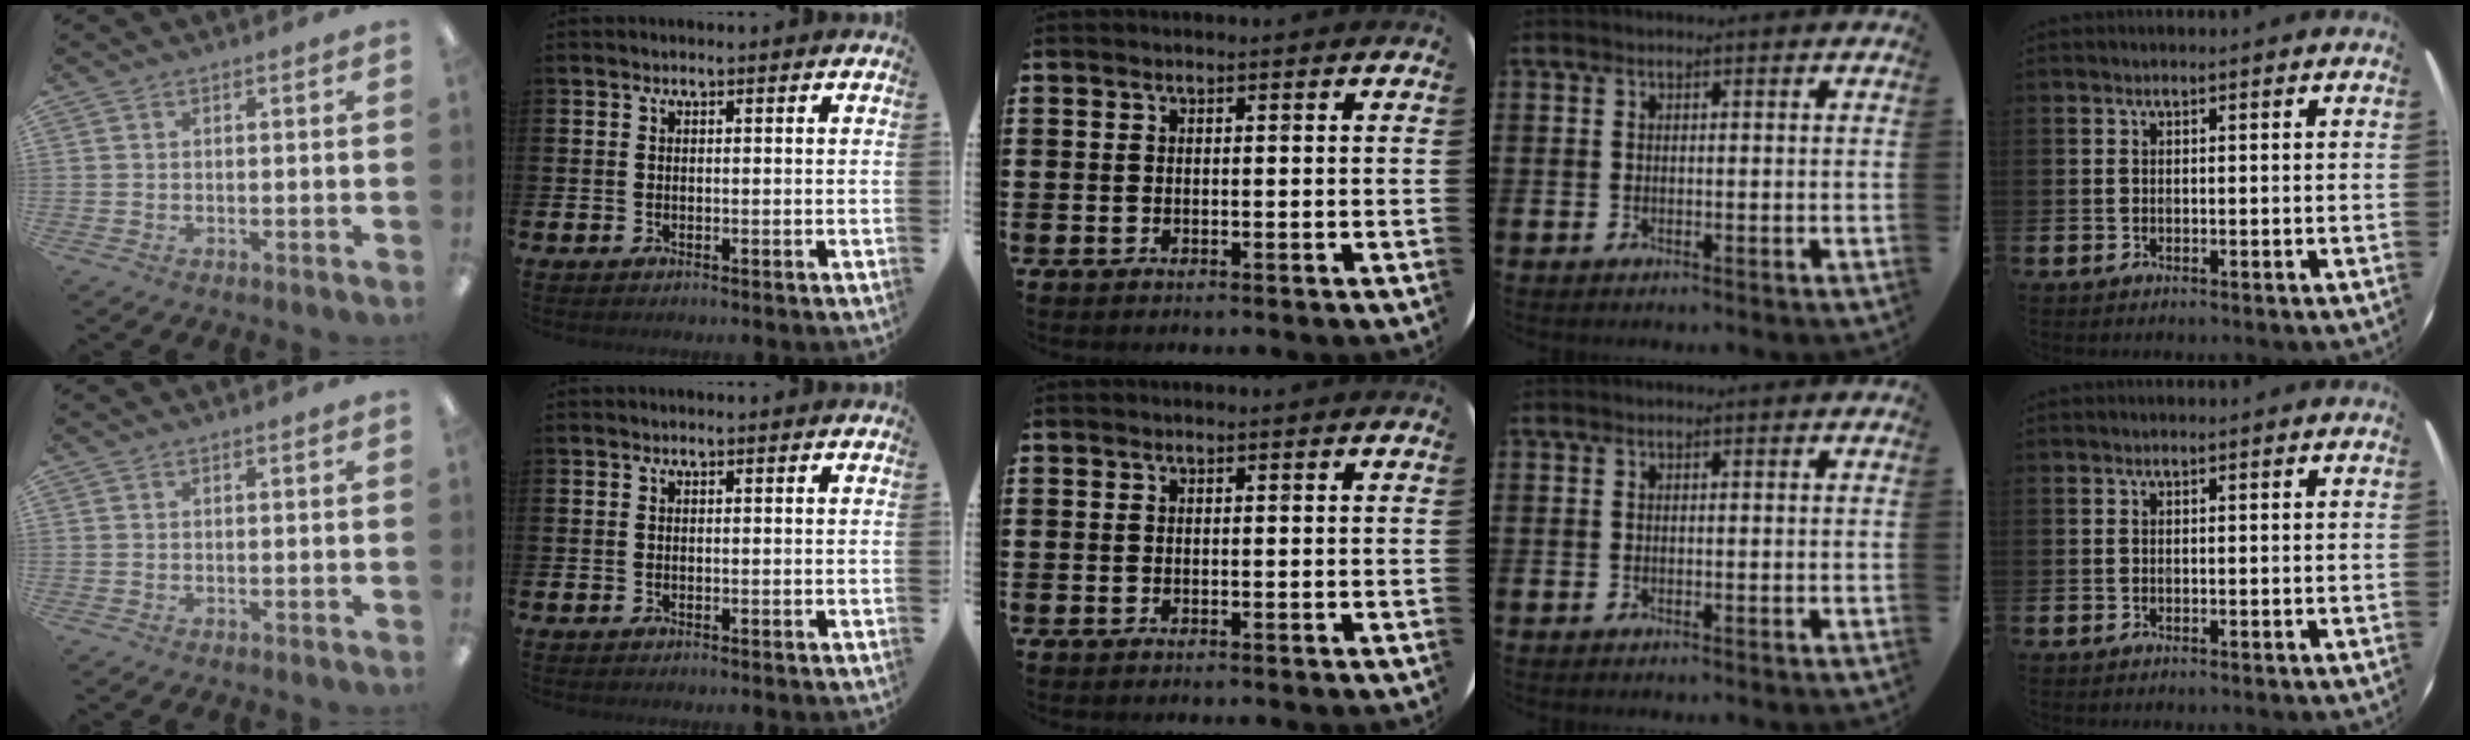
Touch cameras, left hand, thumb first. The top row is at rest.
{}